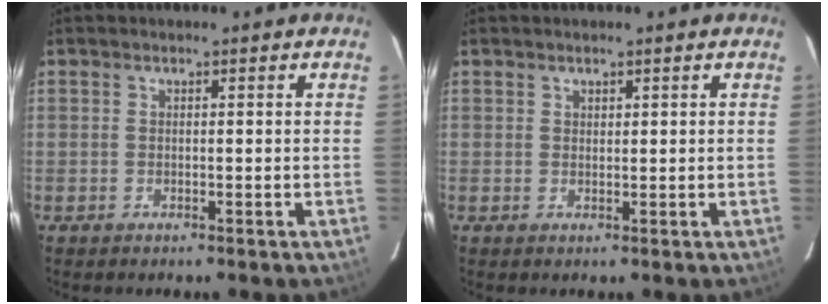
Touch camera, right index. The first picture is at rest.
{"total": 0.8, "force": [0.6, 0.5, 0.2], "torque": [-0.001, 0.002, 0.012]}